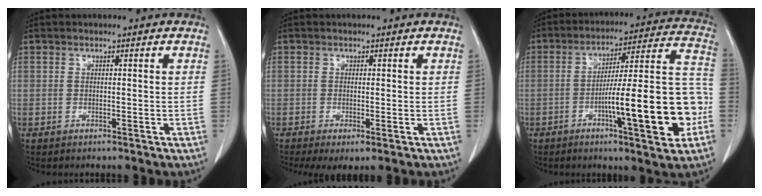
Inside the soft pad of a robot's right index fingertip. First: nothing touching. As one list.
[{"total": 3.3, "force": [-1.4, 0.9, 2.8], "torque": [-0.045, -0.013, -0.021]}, {"total": 19.1, "force": [-5.6, 2.2, 18.1], "torque": [-0.239, 0.023, -0.078]}]